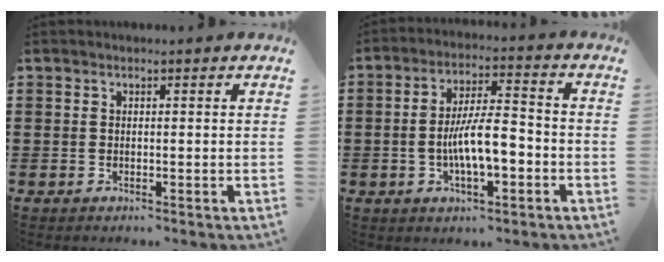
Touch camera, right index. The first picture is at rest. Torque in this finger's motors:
{"motor_torque": [1.65, -0.37, 0.57, 0.10]}